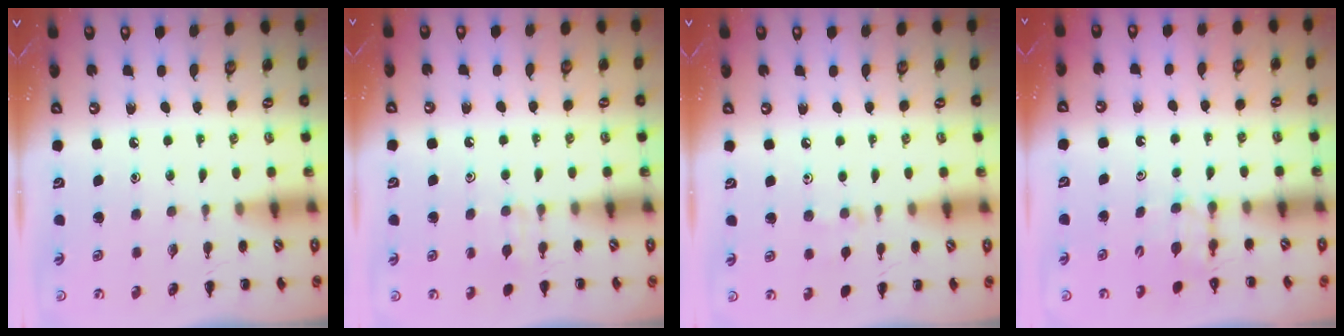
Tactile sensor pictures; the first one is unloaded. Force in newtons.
{"total": 4.4, "press": 4.2, "slide": 1.4}
{"total": 5.3, "press": 5.0, "slide": 1.7}
{"total": 3.7, "press": 3.6, "slide": 1.0}